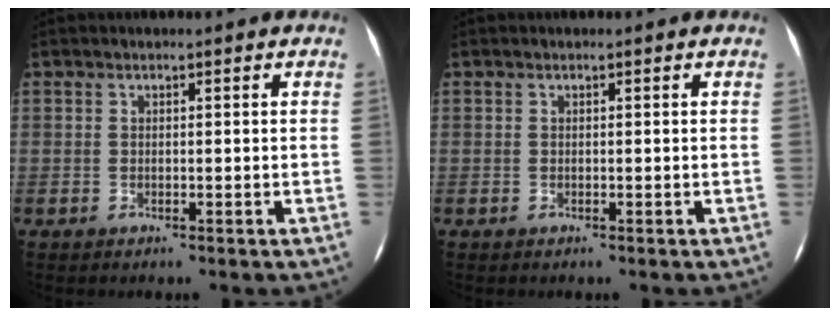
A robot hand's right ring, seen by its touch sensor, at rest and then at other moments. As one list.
[{"total": 0.0}]